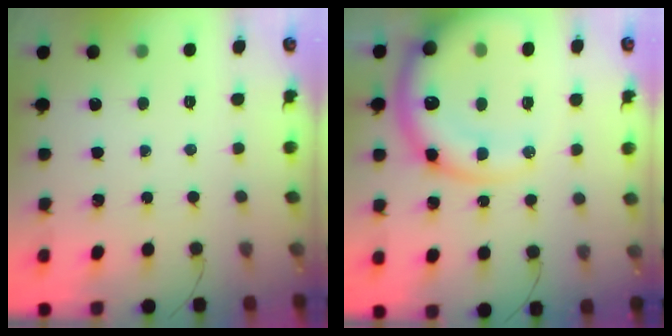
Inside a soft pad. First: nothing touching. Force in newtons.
{"total": 20.5, "press": 20.0, "slide": 4.4}